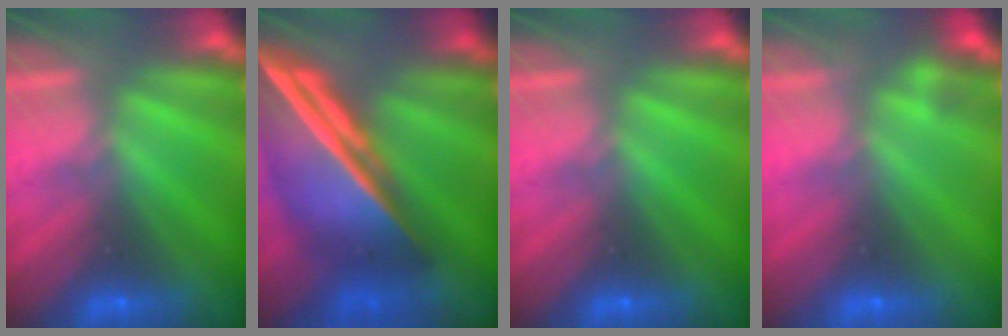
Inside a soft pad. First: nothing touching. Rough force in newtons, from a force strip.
{"total": 7.6}
{"total": 0.0}
{"total": 2.2}